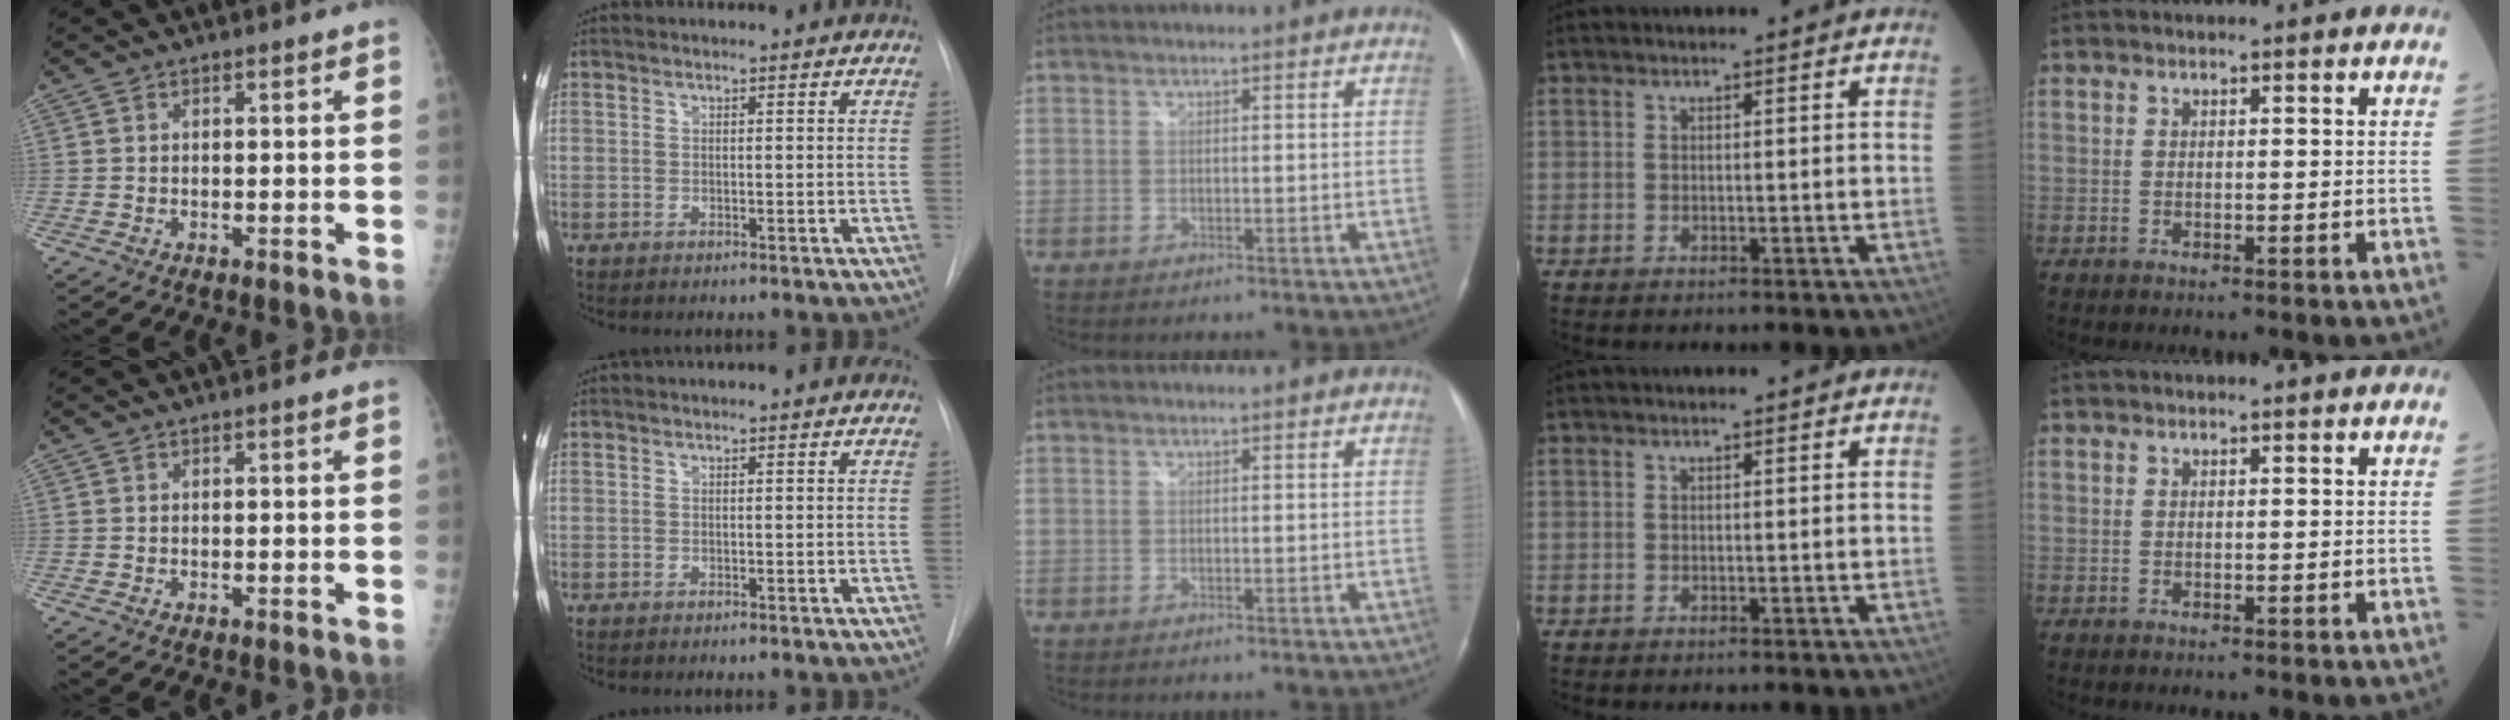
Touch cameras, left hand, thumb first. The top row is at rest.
{}